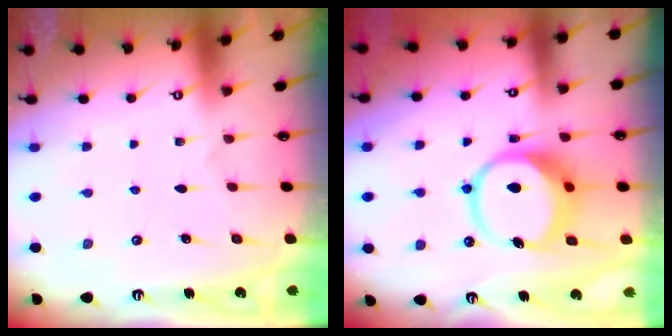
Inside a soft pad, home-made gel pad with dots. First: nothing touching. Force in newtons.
{"total": 12.4, "press": 12.3, "slide": 1.7}